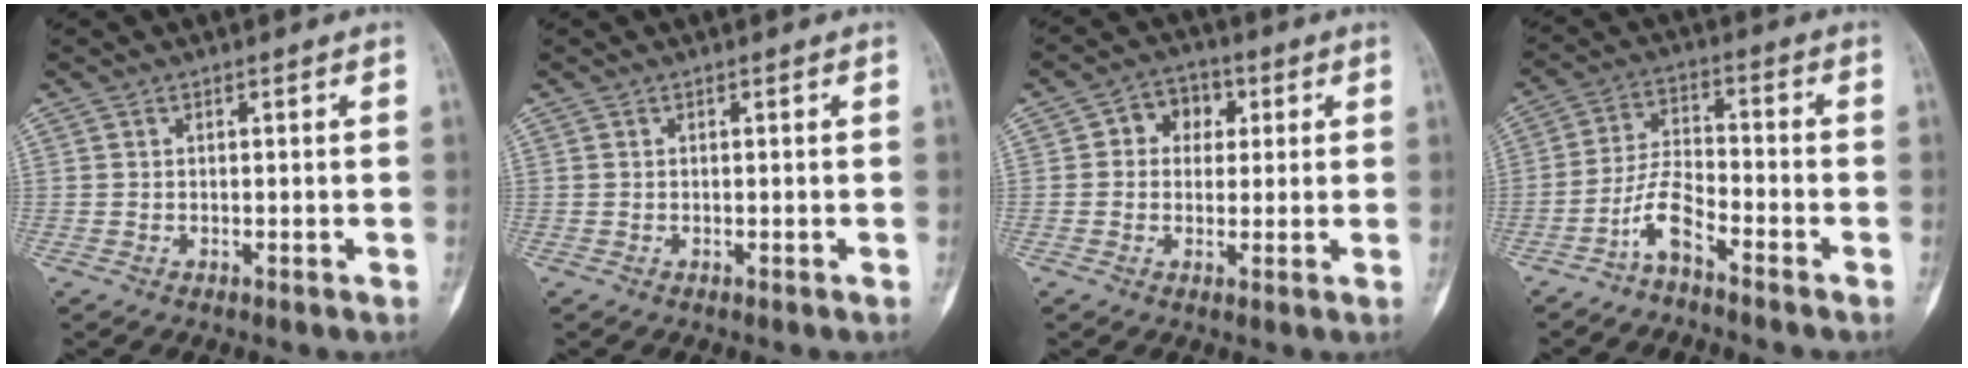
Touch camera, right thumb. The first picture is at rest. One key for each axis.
{"total": 0.0}
{"total": 6.4, "fx": 1.4, "fy": 5.2, "fz": 3.4, "tx": -0.013, "ty": 0.006, "tz": 0.014}
{"total": 6.0, "fx": -4.3, "fy": 1.5, "fz": 3.9, "tx": -0.081, "ty": 0.043, "tz": -0.092}